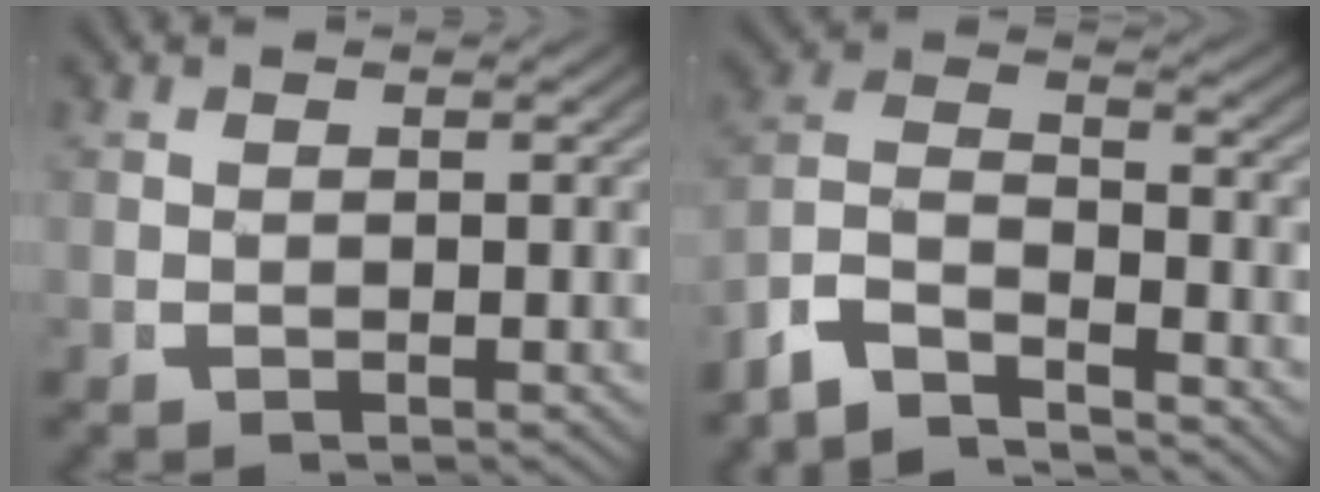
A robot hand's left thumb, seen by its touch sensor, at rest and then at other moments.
{"total": 9.9, "force": [-3.1, 7.3, 5.9], "torque": [-0.132, -0.035, -0.058]}